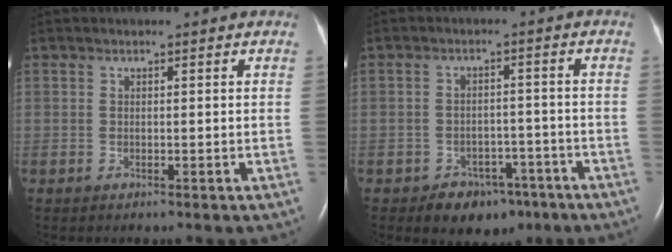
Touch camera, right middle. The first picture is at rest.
{"total": 6.3, "force": [-4.2, 4.2, 2.0], "torque": [-0.022, 0.013, -0.054]}